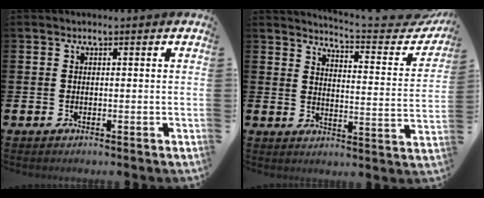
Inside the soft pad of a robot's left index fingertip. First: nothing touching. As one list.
[{"total": 4.8, "force": [4.6, -0.2, 1.4], "torque": [-0.030, -0.048, 0.068]}]